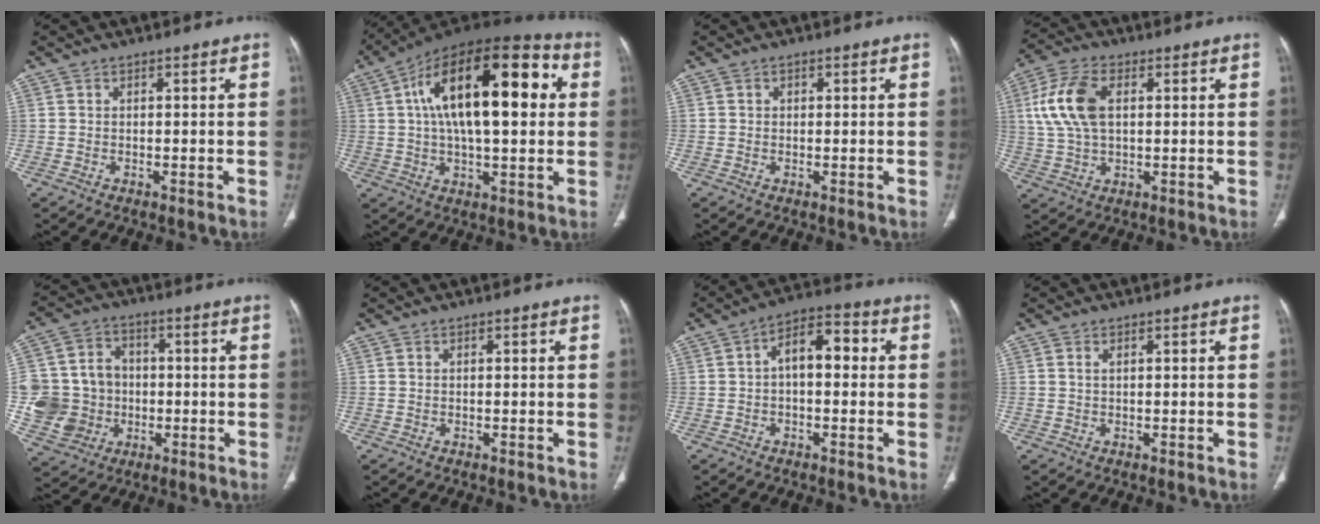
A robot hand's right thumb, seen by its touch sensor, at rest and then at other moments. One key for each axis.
{"total": 25.2, "fx": 5.1, "fy": 11.0, "fz": 22.1, "tx": -0.345, "ty": 0.027, "tz": 0.071}
{"total": 0.6, "fx": 0.1, "fy": 0.6, "fz": 0.2, "tx": 0.003, "ty": 0.001, "tz": 0.000}
{"total": 11.1, "fx": 2.2, "fy": 6.3, "fz": 8.9, "tx": -0.191, "ty": 0.010, "tz": 0.043}
{"total": 14.4, "fx": -1.6, "fy": 13.2, "fz": 5.7, "tx": -0.089, "ty": 0.019, "tz": -0.017}
{"total": 0.0}
{"total": 8.3, "fx": 0.5, "fy": 4.6, "fz": 6.9, "tx": -0.090, "ty": 0.033, "tz": -0.001}
{"total": 0.8, "fx": 0.4, "fy": 0.4, "fz": 0.6, "tx": -0.014, "ty": 0.004, "tz": 0.010}